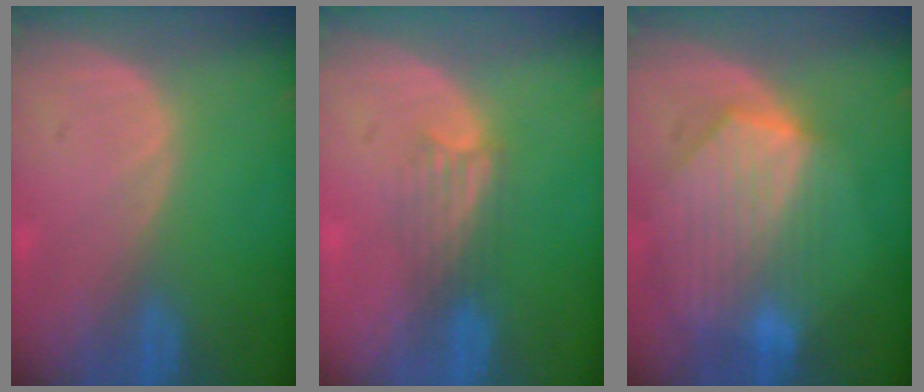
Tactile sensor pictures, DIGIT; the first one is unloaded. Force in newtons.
{"total": 3.3, "press": 2.9, "slide": 1.6}
{"total": 9.3, "press": 8.2, "slide": 4.3}